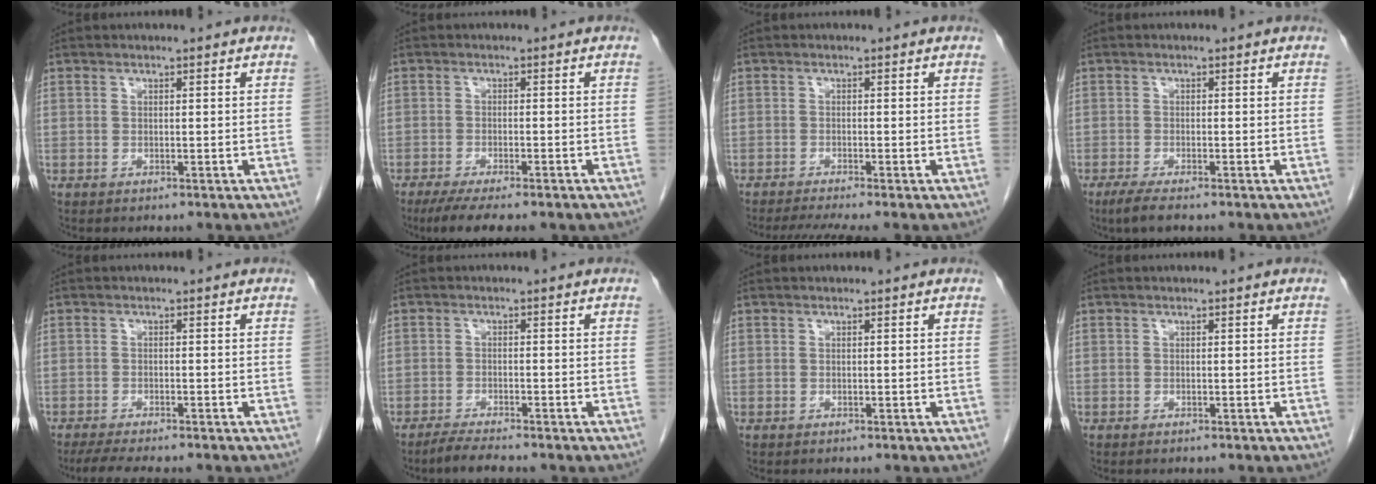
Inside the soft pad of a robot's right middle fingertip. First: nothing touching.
{"total": 8.6, "force": [-6.8, 1.5, 5.1], "torque": [-0.069, -0.014, -0.097]}
{"total": 4.6, "force": [-3.8, -0.6, 2.5], "torque": [-0.039, -0.012, -0.063]}
{"total": 3.0, "force": [-2.2, 0.3, 2.0], "torque": [-0.044, -0.009, -0.041]}
{"total": 6.9, "force": [-5.8, 0.9, 3.5], "torque": [-0.049, -0.014, -0.090]}
{"total": 3.3, "force": [-2.9, 0.1, 1.4], "torque": [-0.031, -0.011, -0.053]}
{"total": 0.0}
{"total": 0.9, "force": [-0.8, 0.2, 0.4], "torque": [-0.006, -0.002, -0.009]}